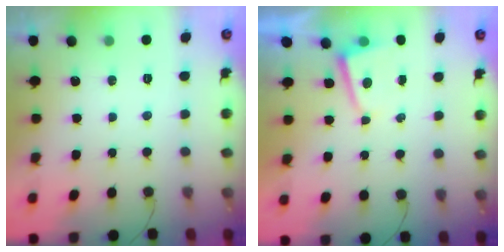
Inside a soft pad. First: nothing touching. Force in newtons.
{"total": 1.2, "press": 1.2, "slide": 0.2}